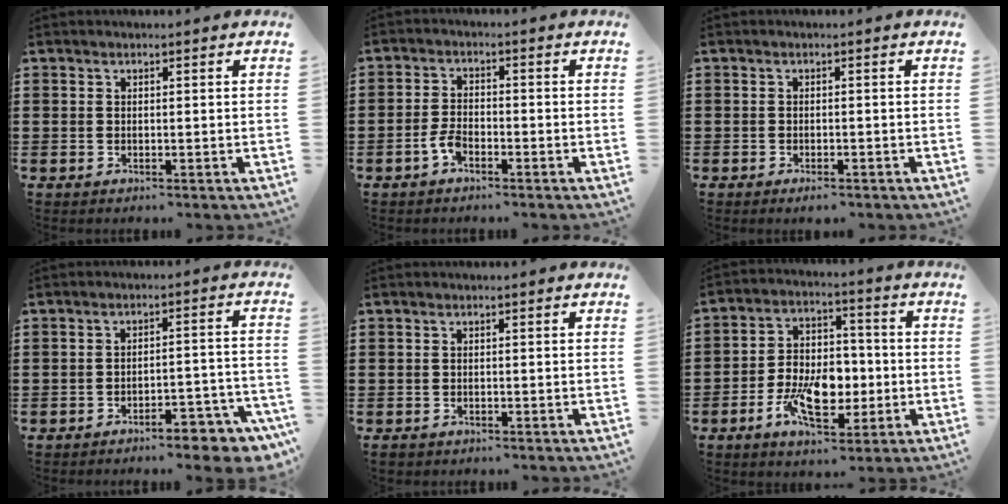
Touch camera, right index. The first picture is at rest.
{"total": 3.1, "force": [-1.8, 1.2, 2.2], "torque": [-0.056, -0.005, -0.037]}
{"total": 1.0, "force": [-1.0, 0.0, 0.4], "torque": [-0.012, -0.006, -0.016]}
{"total": 5.9, "force": [-5.2, 0.8, 2.6], "torque": [-0.039, 0.001, -0.097]}
{"total": 0.8, "force": [-0.7, 0.3, 0.1], "torque": [-0.003, -0.002, -0.014]}
{"total": 9.7, "force": [-3.0, 5.7, 7.3], "torque": [-0.141, 0.003, -0.053]}